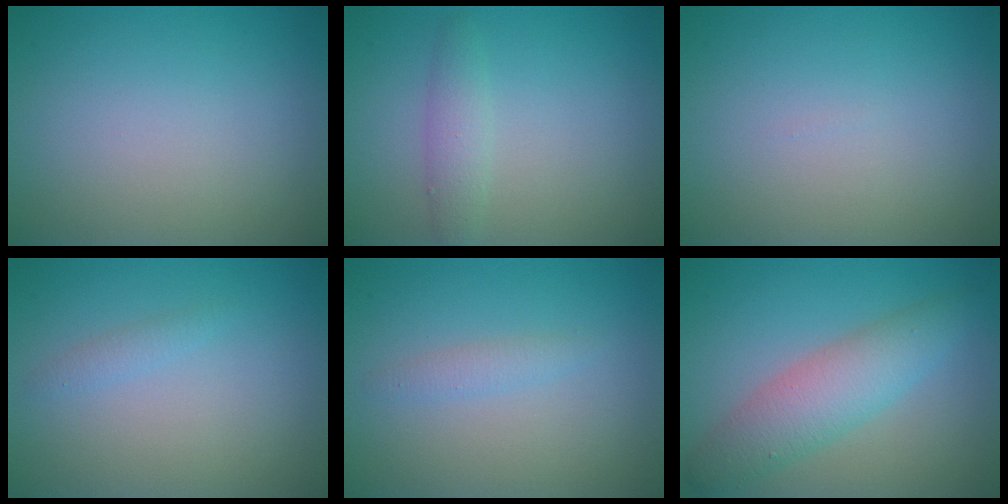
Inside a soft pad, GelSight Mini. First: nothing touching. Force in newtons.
{"total": 1.9, "press": 1.9, "slide": 0.1}
{"total": 0.0}
{"total": 0.9, "press": 0.9, "slide": 0.0}
{"total": 1.1, "press": 1.1, "slide": 0.1}
{"total": 4.8, "press": 4.8, "slide": 0.1}